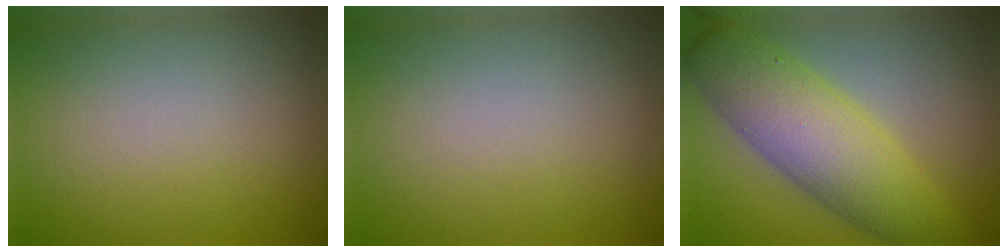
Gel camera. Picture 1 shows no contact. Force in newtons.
{"total": 0.0}
{"total": 8.5, "press": 8.5, "slide": 0.1}